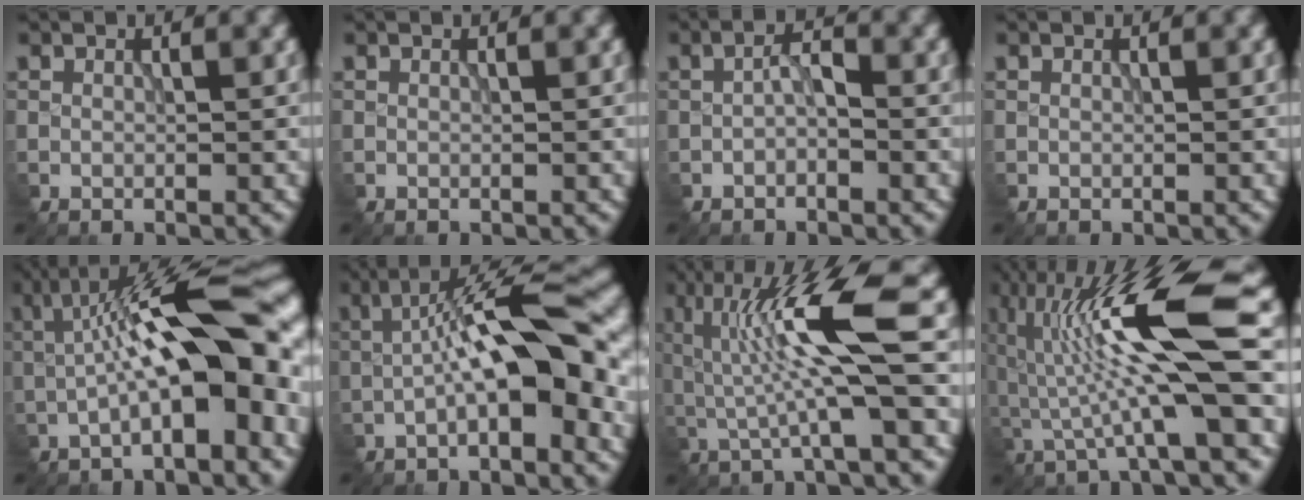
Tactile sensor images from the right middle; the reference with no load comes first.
{"total": 0.0}
{"total": 2.1, "force": [-0.6, 1.0, 1.8], "torque": [-0.034, 0.005, -0.013]}
{"total": 0.0}
{"total": 13.6, "force": [-0.2, 4.1, 13.0], "torque": [-0.183, 0.029, -0.010]}
{"total": 10.7, "force": [-0.8, 3.4, 10.1], "torque": [-0.154, 0.021, -0.020]}
{"total": 8.6, "force": [0.6, 1.2, 8.5], "torque": [-0.151, 0.001, 0.014]}
{"total": 11.0, "force": [0.6, 1.8, 10.8], "torque": [-0.200, 0.014, 0.015]}